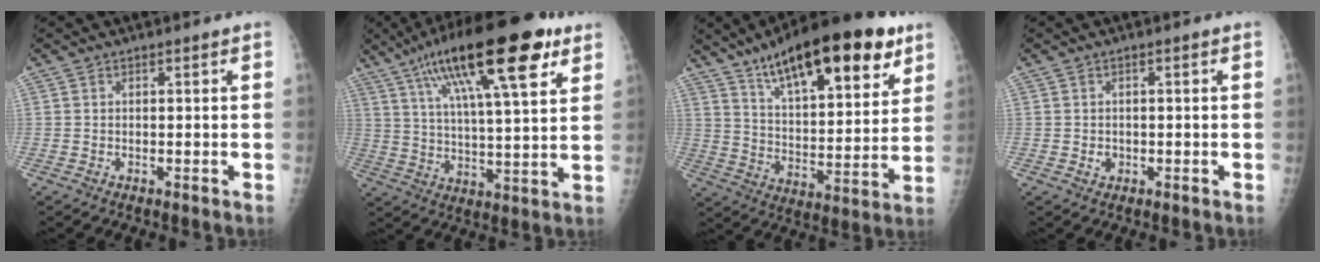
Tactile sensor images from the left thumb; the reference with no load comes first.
{"total": 23.3, "force": [12.3, 6.2, 18.8], "torque": [-0.301, -0.011, 0.201]}
{"total": 24.4, "force": [14.6, 8.4, 17.6], "torque": [-0.244, -0.046, 0.233]}
{"total": 1.3, "force": [-0.4, 1.2, 0.4], "torque": [0.001, 0.002, -0.004]}